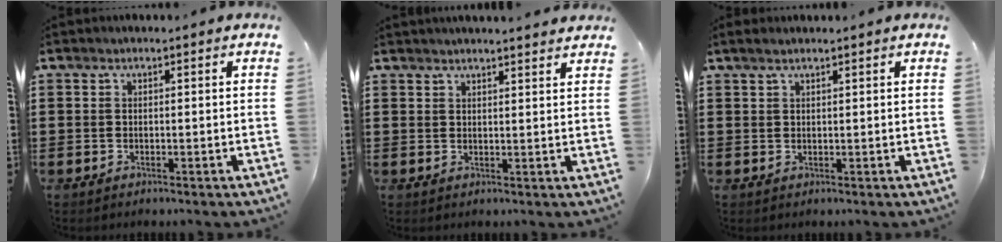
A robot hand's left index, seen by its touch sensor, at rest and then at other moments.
{"total": 2.1, "force": [2.1, -0.3, 0.2], "torque": [-0.010, -0.004, 0.041]}
{"total": 1.0, "force": [0.9, -0.1, 0.4], "torque": [-0.008, -0.001, 0.018]}